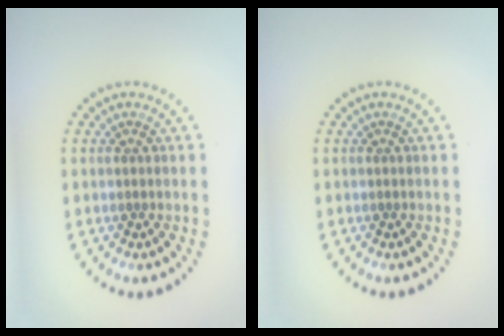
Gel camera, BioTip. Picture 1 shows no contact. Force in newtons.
{"total": 0.0}